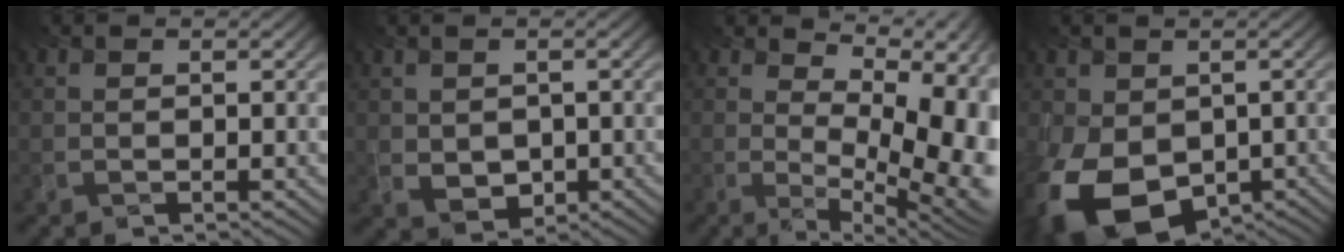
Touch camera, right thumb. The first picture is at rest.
{"total": 3.2, "force": [-0.6, 2.5, 1.9], "torque": [-0.058, -0.013, 0.000]}
{"total": 13.7, "force": [1.2, 6.4, 12.1], "torque": [-0.143, 0.029, 0.044]}
{"total": 13.3, "force": [-4.3, 9.3, 8.4], "torque": [-0.219, -0.052, -0.057]}